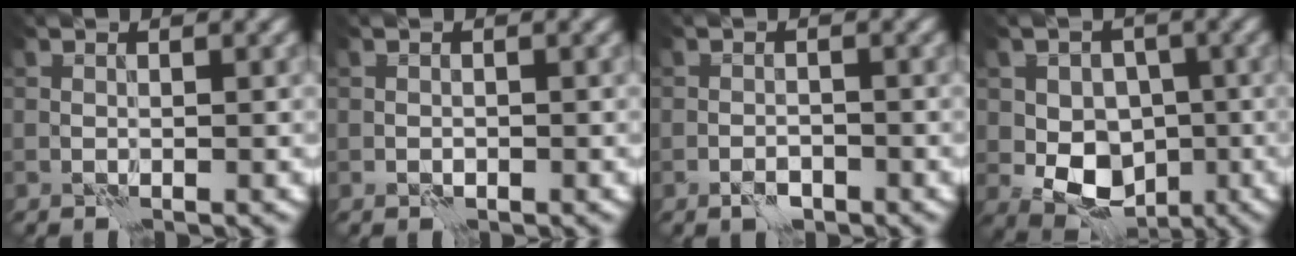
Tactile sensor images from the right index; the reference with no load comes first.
{"total": 0.6, "force": [-0.2, 0.5, 0.2], "torque": [-0.001, -0.003, -0.005]}
{"total": 1.3, "force": [-1.0, 0.5, 0.7], "torque": [-0.011, 0.006, -0.020]}
{"total": 7.1, "force": [-1.2, 5.5, 4.3], "torque": [-0.062, -0.001, -0.023]}